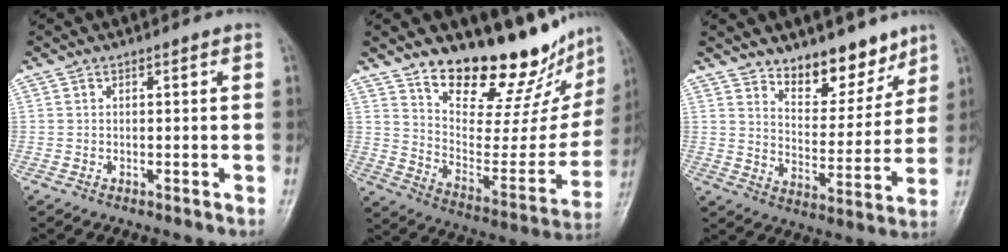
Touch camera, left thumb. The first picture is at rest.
{"total": 21.8, "force": [17.9, 7.6, 9.9], "torque": [-0.093, -0.122, 0.272]}
{"total": 10.8, "force": [8.4, 4.9, 4.6], "torque": [-0.033, -0.068, 0.143]}